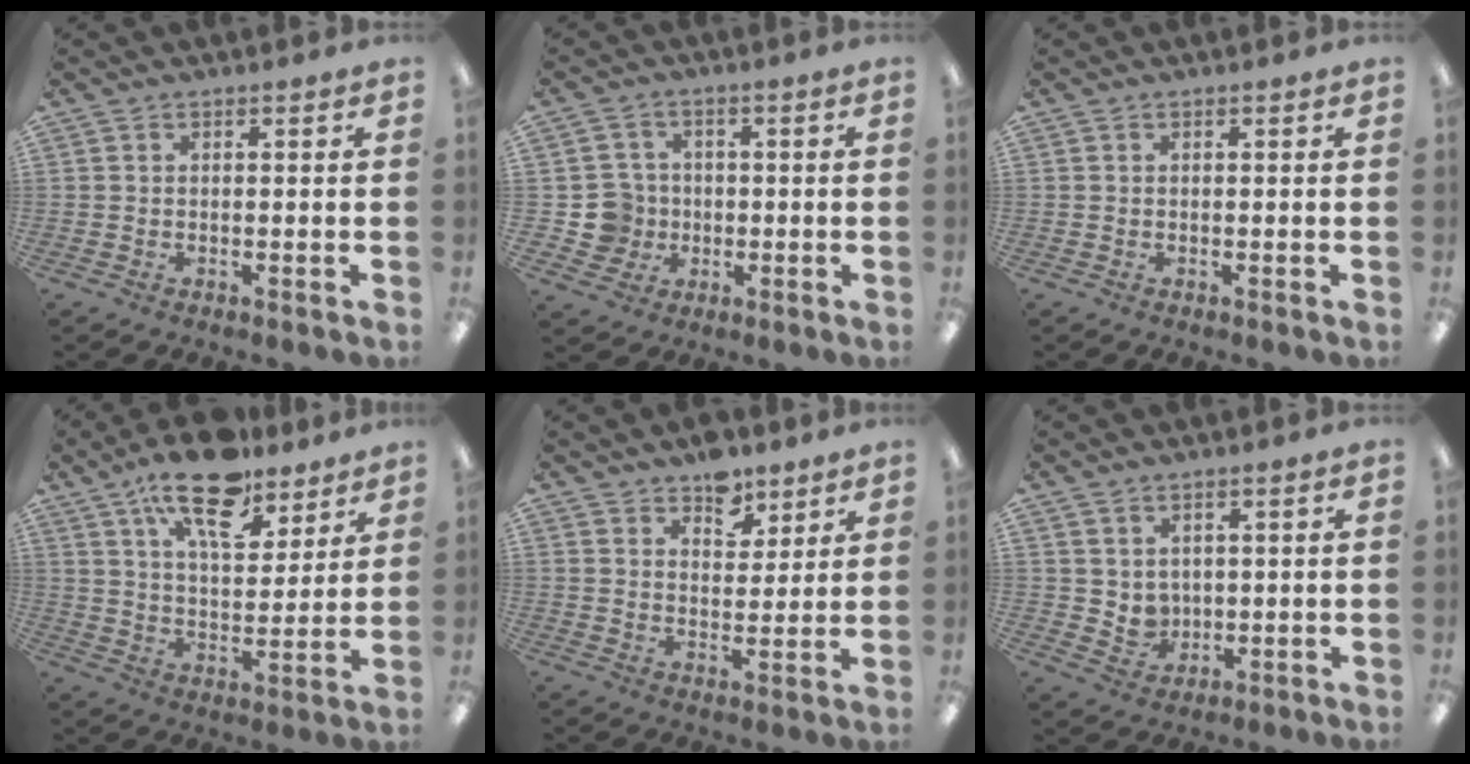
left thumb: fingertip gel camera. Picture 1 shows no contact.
{"total": 7.0, "force": [-0.7, 6.9, 1.0], "torque": [-0.025, 0.012, -0.005]}
{"total": 0.0}
{"total": 17.4, "force": [11.9, 7.4, 10.3], "torque": [-0.164, -0.054, 0.201]}
{"total": 10.2, "force": [8.6, 5.0, 2.2], "torque": [-0.027, -0.066, 0.158]}
{"total": 4.2, "force": [2.4, 3.4, 0.5], "torque": [-0.008, -0.016, 0.044]}